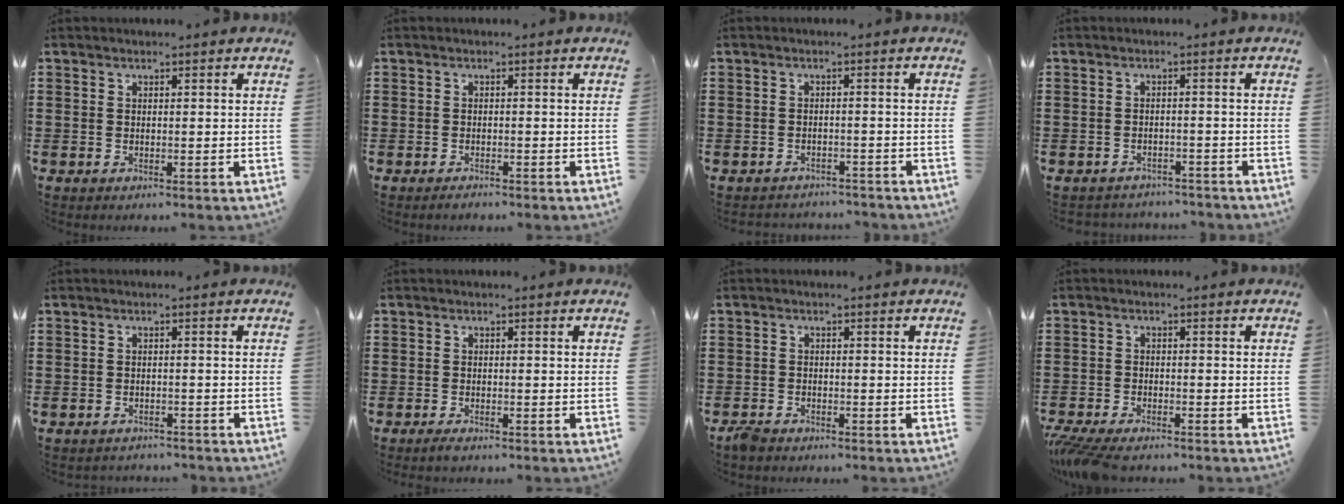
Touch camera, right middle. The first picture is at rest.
{"total": 0.9, "force": [-0.8, 0.2, 0.2], "torque": [-0.006, -0.003, -0.016]}
{"total": 1.9, "force": [-1.9, 0.2, 0.0], "torque": [-0.007, -0.004, -0.041]}
{"total": 2.0, "force": [-2.0, 0.2, -0.1], "torque": [-0.007, -0.003, -0.044]}
{"total": 1.1, "force": [-1.1, 0.1, 0.0], "torque": [-0.005, -0.001, -0.023]}
{"total": 0.9, "force": [-0.8, 0.2, 0.4], "torque": [-0.011, -0.006, -0.014]}
{"total": 1.7, "force": [-1.6, 0.6, 0.3], "torque": [-0.018, -0.001, -0.035]}
{"total": 3.7, "force": [-3.3, 0.6, 1.5], "torque": [-0.047, -0.009, -0.070]}